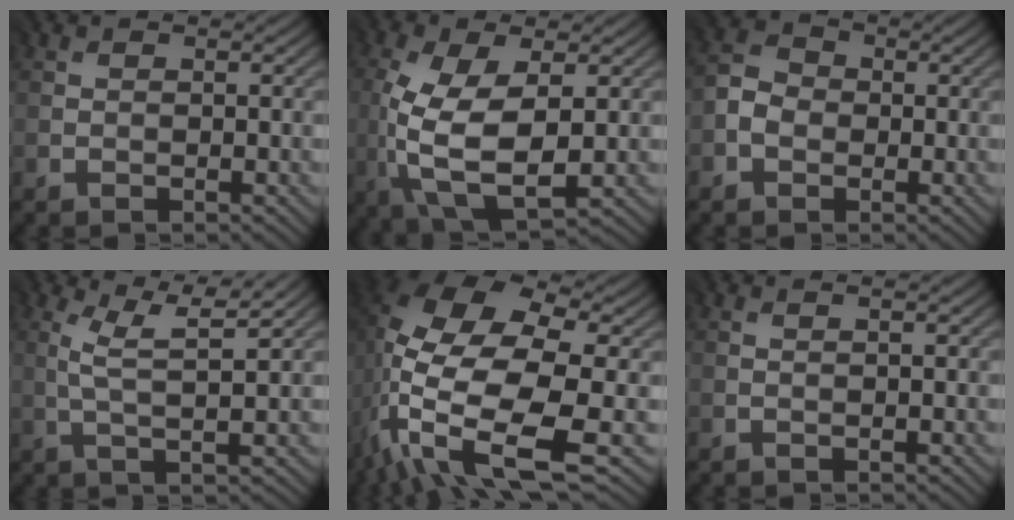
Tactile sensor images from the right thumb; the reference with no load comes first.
{"total": 9.9, "force": [-1.1, 4.8, 8.7], "torque": [-0.216, -0.010, -0.014]}
{"total": 2.9, "force": [-1.3, 2.4, 1.0], "torque": [-0.026, 0.000, -0.032]}
{"total": 4.8, "force": [2.0, 0.4, 4.3], "torque": [-0.081, 0.007, 0.041]}
{"total": 15.7, "force": [-3.3, 7.8, 13.2], "torque": [-0.276, -0.016, -0.054]}
{"total": 0.7, "force": [0.2, -0.6, 0.3], "torque": [-0.005, 0.002, 0.004]}